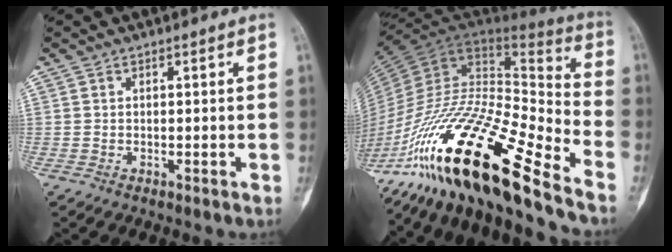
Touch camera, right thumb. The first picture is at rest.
{"total": 31.4, "force": [-21.6, 6.0, 21.9], "torque": [-0.420, 0.038, -0.387]}